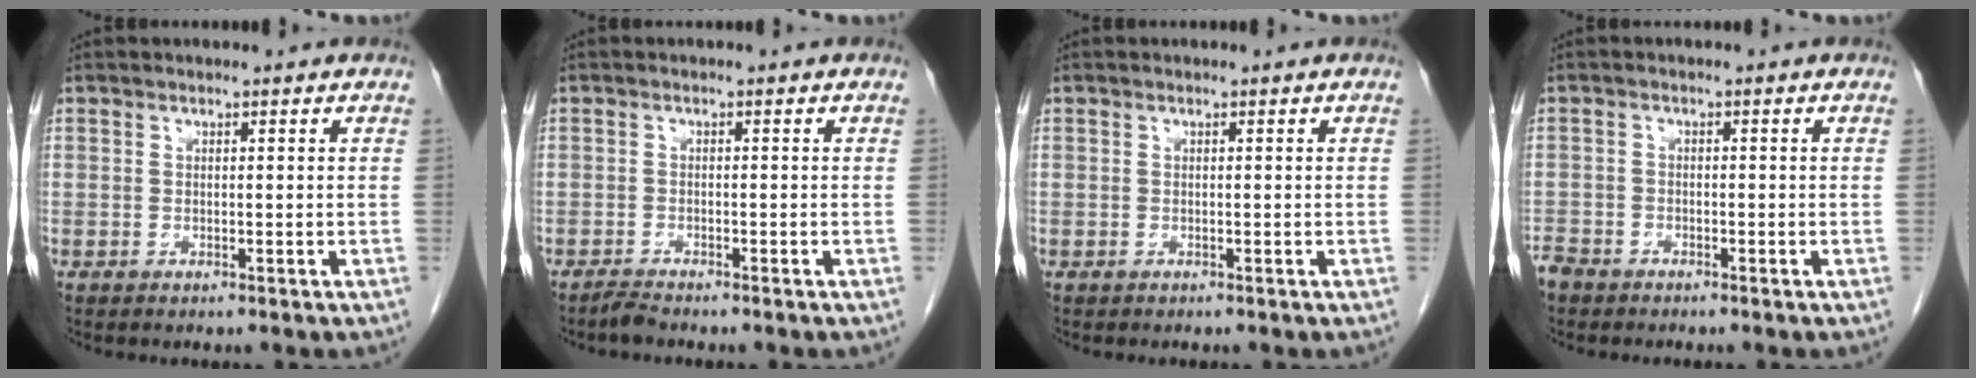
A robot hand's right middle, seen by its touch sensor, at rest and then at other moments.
{"total": 1.4, "force": [-1.4, -0.1, 0.3], "torque": [-0.014, -0.006, -0.026]}
{"total": 0.0}
{"total": 3.1, "force": [-2.8, 1.3, 0.5], "torque": [-0.010, -0.002, -0.051]}